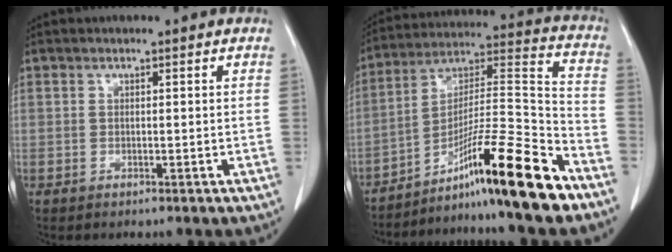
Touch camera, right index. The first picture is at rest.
{"total": 19.1, "force": [-12.8, -0.4, 14.2], "torque": [-0.243, 0.003, -0.212]}